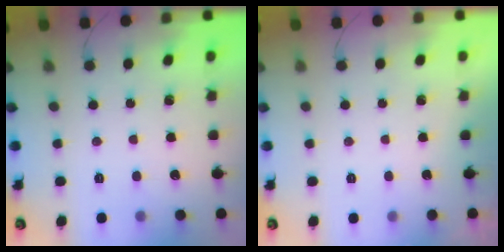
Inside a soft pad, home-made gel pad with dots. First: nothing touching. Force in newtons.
{"total": 0.0}